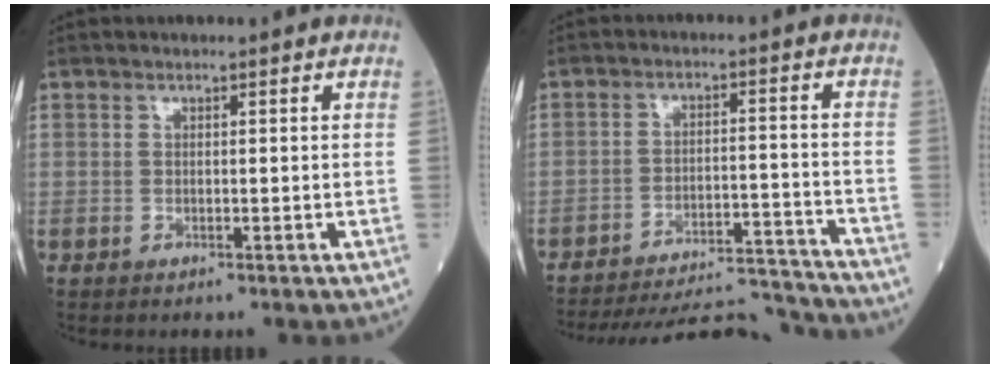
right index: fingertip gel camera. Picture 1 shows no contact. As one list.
[{"total": 15.9, "force": [-15.7, 0.5, 2.6], "torque": [-0.044, 0.011, -0.226]}]